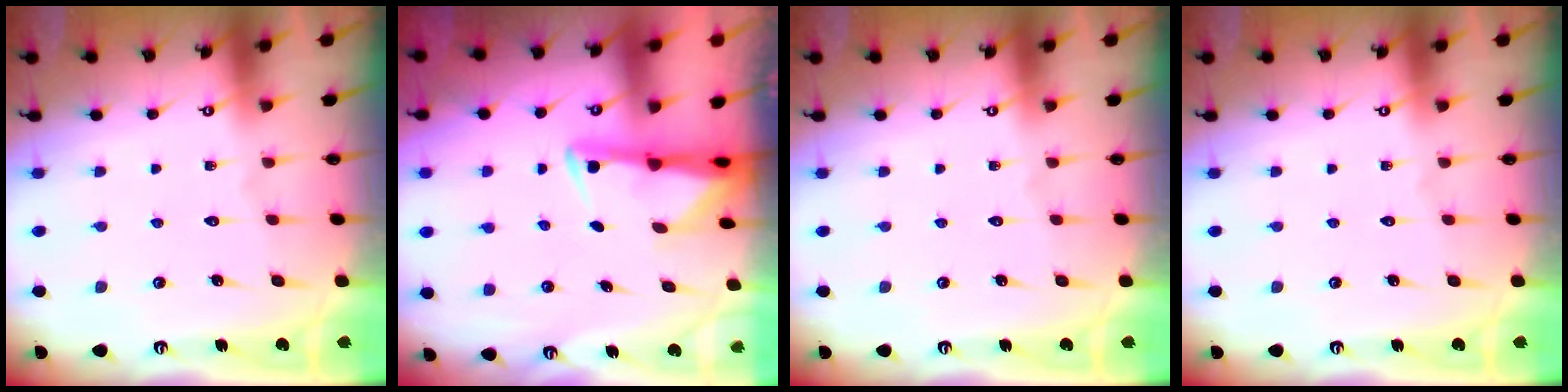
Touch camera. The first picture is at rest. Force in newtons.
{"total": 2.8, "press": 2.7, "slide": 0.6}
{"total": 0.0}
{"total": 0.0}